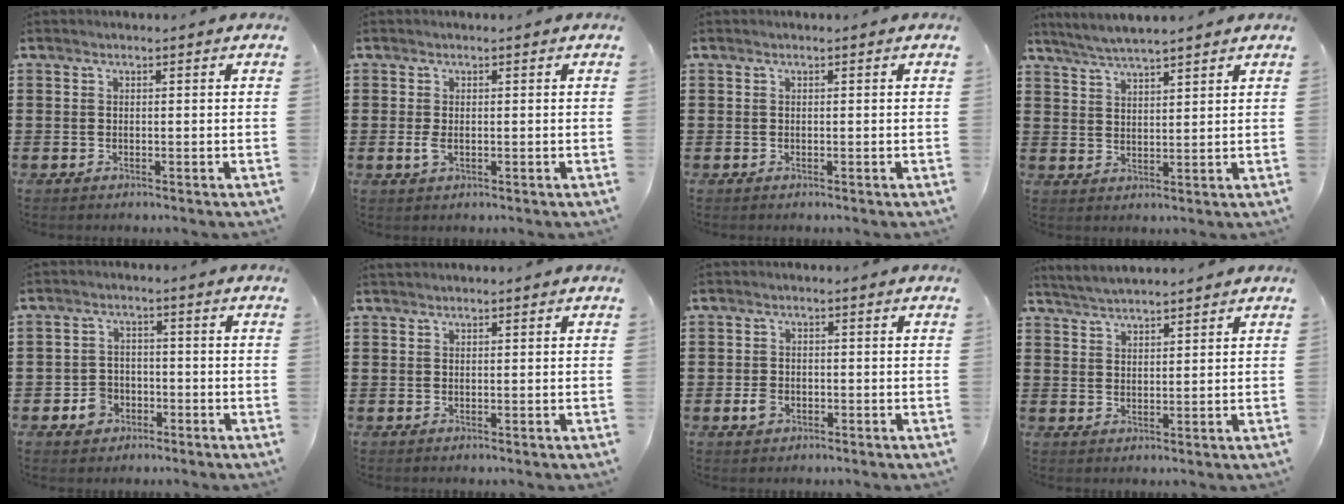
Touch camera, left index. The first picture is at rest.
{"total": 1.9, "force": [-0.1, 0.9, 1.7], "torque": [-0.040, -0.003, -0.005]}
{"total": 0.0}
{"total": 4.0, "force": [3.8, 0.0, 1.4], "torque": [-0.037, -0.009, 0.067]}
{"total": 4.0, "force": [-2.1, 3.1, 1.4], "torque": [-0.038, 0.004, -0.042]}
{"total": 0.6, "force": [0.6, 0.1, 0.2], "torque": [-0.006, 0.000, 0.012]}
{"total": 2.3, "force": [-0.8, 1.7, 1.4], "torque": [-0.035, 0.000, -0.016]}
{"total": 2.9, "force": [2.9, -0.1, 0.2], "torque": [-0.013, -0.005, 0.055]}